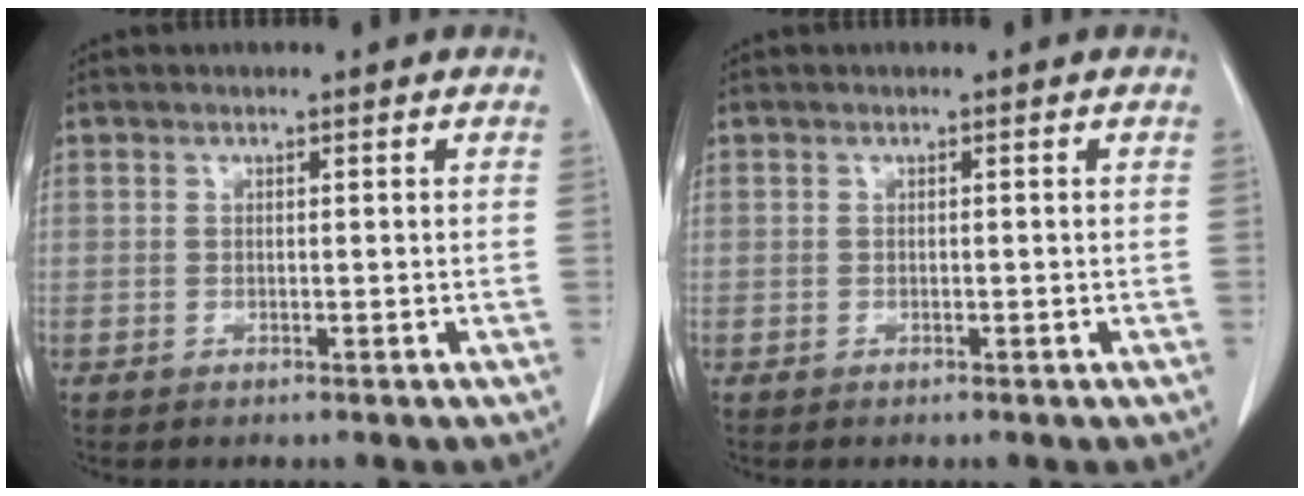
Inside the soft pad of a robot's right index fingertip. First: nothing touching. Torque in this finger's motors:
{"motor_torque": [0.00, 0.00, 0.01, 0.00]}